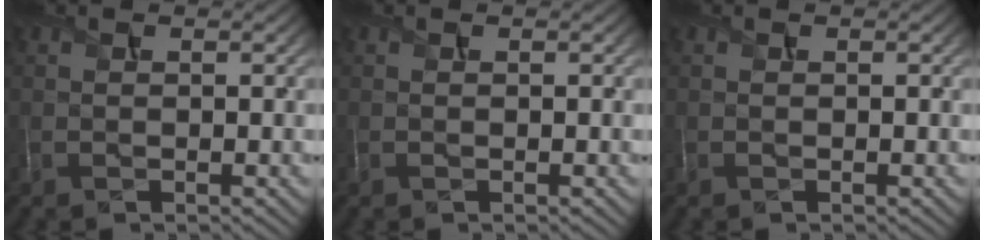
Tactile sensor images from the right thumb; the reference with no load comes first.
{"total": 0.0}
{"total": 0.0}